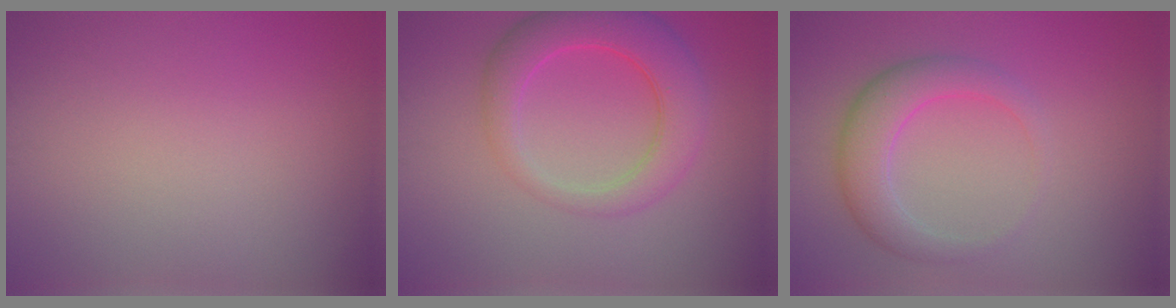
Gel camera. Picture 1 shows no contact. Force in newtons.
{"total": 5.8, "press": 5.8, "slide": 0.4}
{"total": 4.2, "press": 4.2, "slide": 0.2}